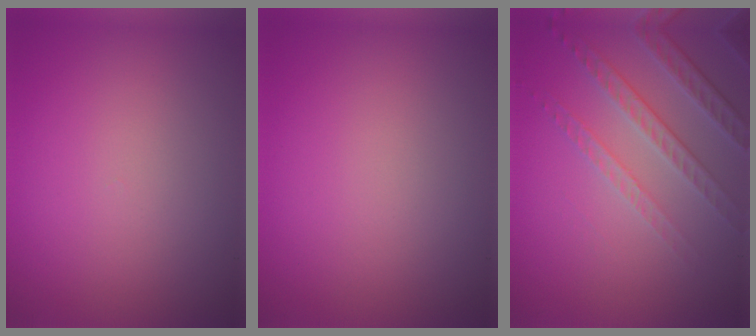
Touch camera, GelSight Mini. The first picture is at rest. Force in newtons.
{"total": 0.0}
{"total": 4.7, "press": 3.3, "slide": 3.3}